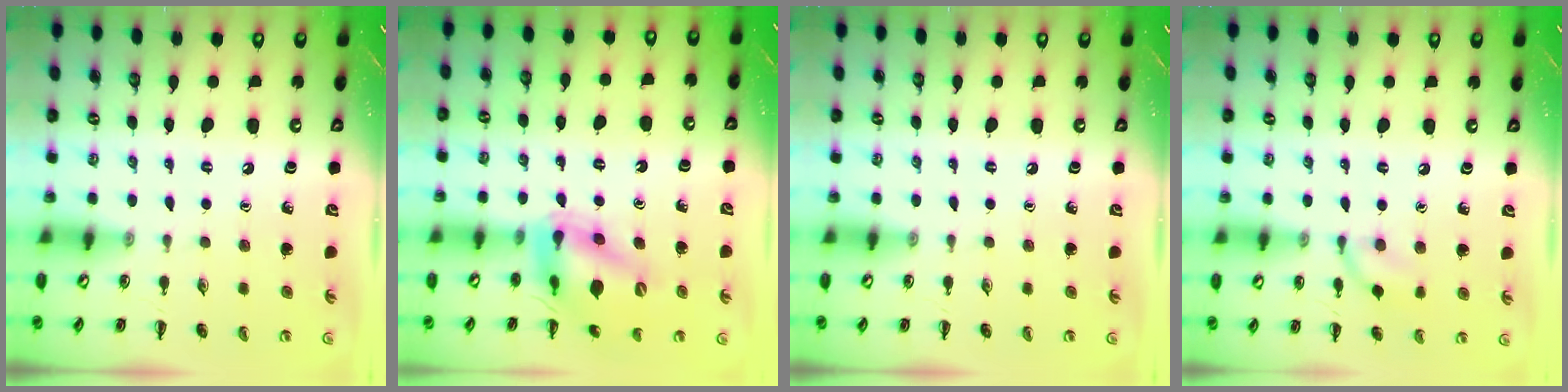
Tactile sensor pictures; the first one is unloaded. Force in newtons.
{"total": 13.8, "press": 13.3, "slide": 3.7}
{"total": 0.0}
{"total": 7.5, "press": 7.4, "slide": 1.0}